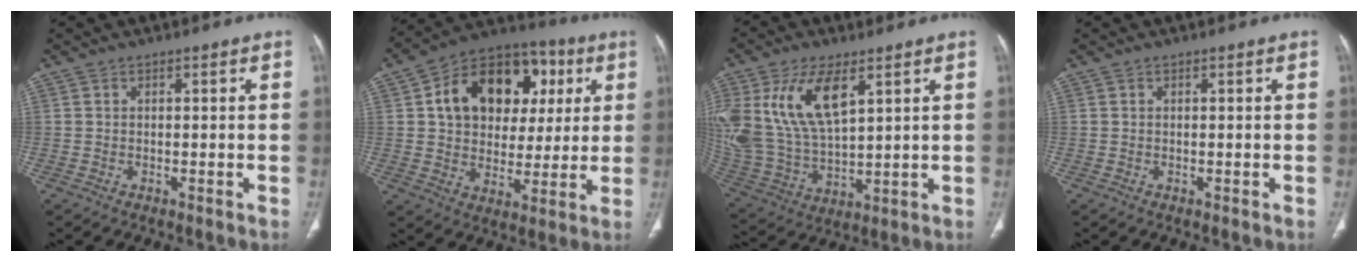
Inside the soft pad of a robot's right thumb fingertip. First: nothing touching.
{"total": 19.8, "force": [5.3, 14.5, 12.4], "torque": [-0.151, 0.017, 0.083]}
{"total": 19.5, "force": [7.7, 9.8, 15.0], "torque": [-0.313, -0.026, 0.158]}
{"total": 0.0}